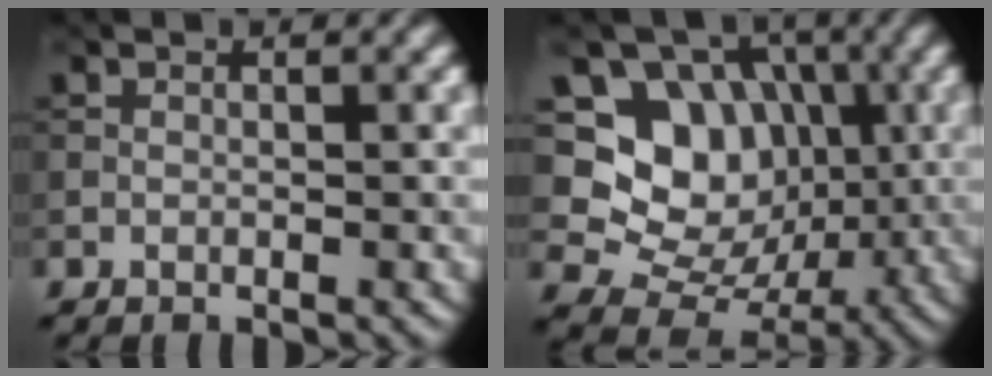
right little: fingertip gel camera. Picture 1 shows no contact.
{"total": 9.0, "force": [1.3, 7.7, 4.6], "torque": [-0.063, -0.008, 0.007]}